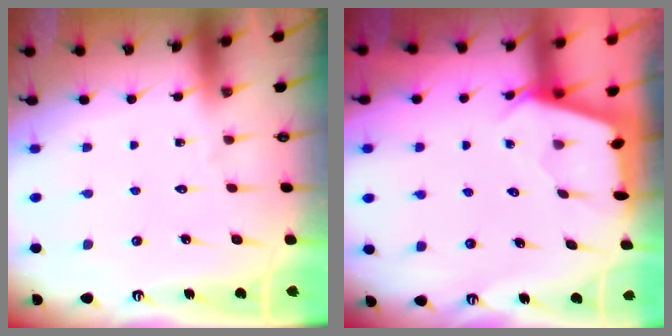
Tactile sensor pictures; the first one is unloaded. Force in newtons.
{"total": 2.4, "press": 2.4, "slide": 0.2}